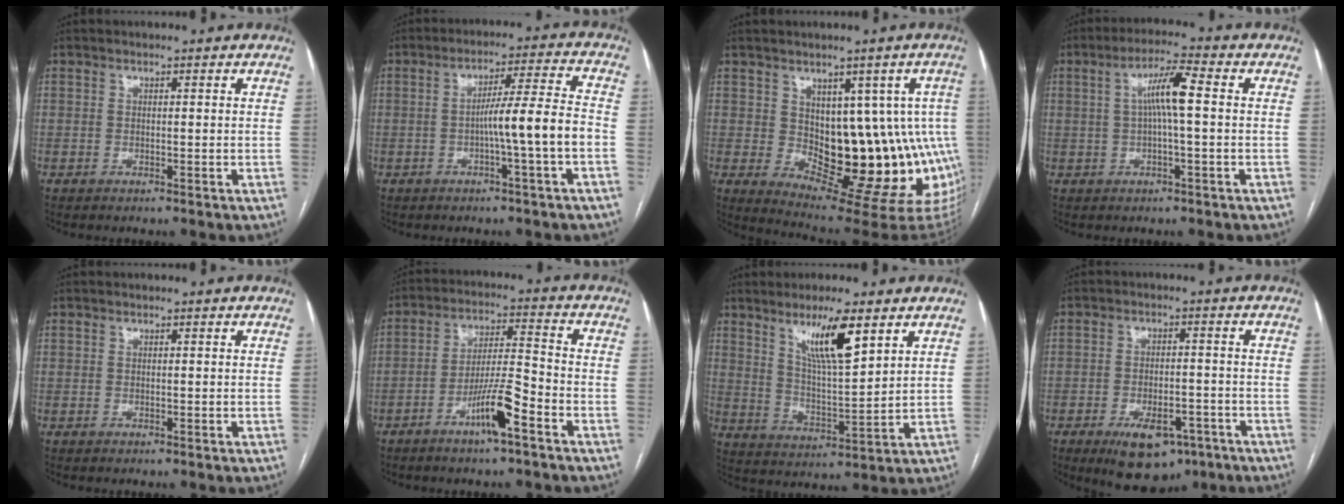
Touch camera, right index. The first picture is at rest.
{"total": 8.4, "force": [-2.1, -1.0, 8.1], "torque": [-0.130, 0.012, -0.031]}
{"total": 15.9, "force": [-0.6, 8.4, 13.4], "torque": [-0.123, 0.016, 0.011]}
{"total": 6.6, "force": [0.9, 0.4, 6.5], "torque": [-0.120, 0.015, 0.013]}
{"total": 0.0}
{"total": 8.7, "force": [-4.7, 0.6, 7.3], "torque": [-0.137, 0.002, -0.084]}
{"total": 10.2, "force": [5.9, 1.1, 8.2], "torque": [-0.147, -0.010, 0.111]}
{"total": 9.8, "force": [-5.9, 4.7, 6.3], "torque": [-0.090, -0.004, -0.083]}